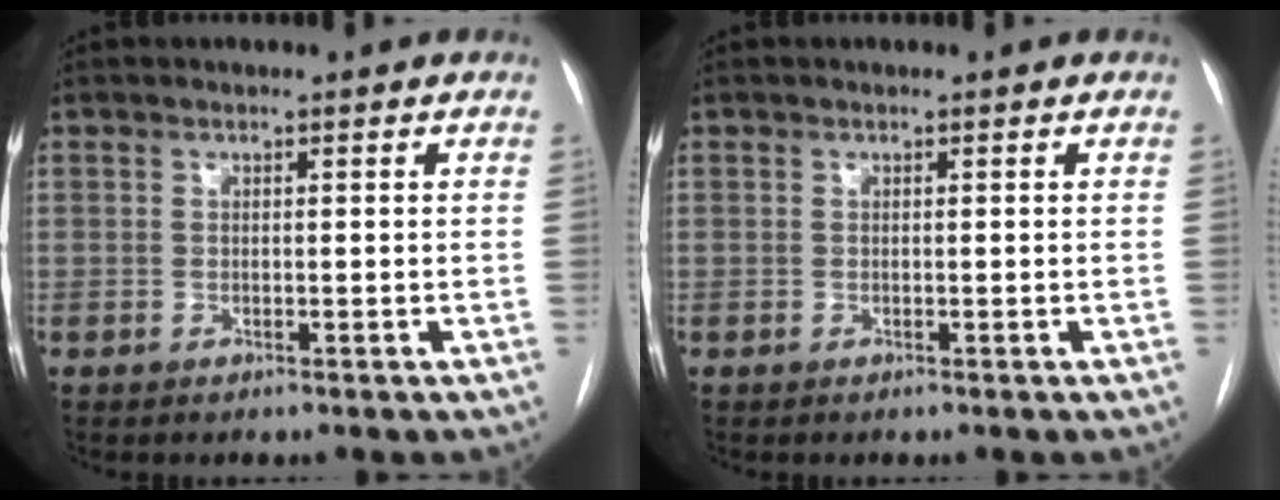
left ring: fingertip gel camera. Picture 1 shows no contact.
{"total": 0.0}